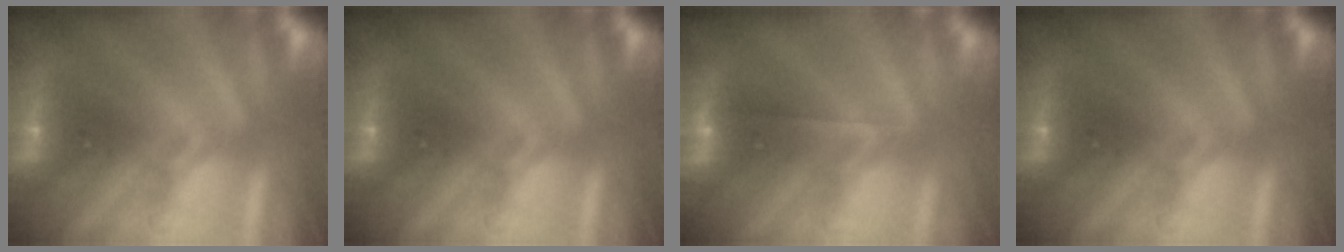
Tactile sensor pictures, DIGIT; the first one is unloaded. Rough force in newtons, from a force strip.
{"total": 0.0}
{"total": 1.9}
{"total": 0.0}